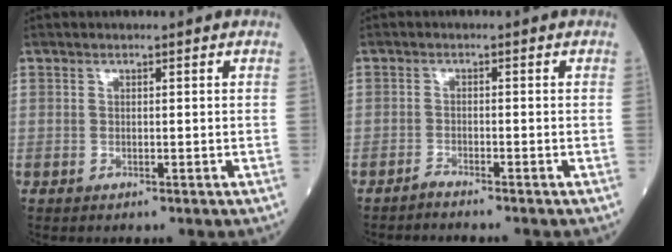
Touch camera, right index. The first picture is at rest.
{"total": 1.6, "force": [-1.6, -0.4, 0.2], "torque": [-0.004, -0.001, -0.028]}